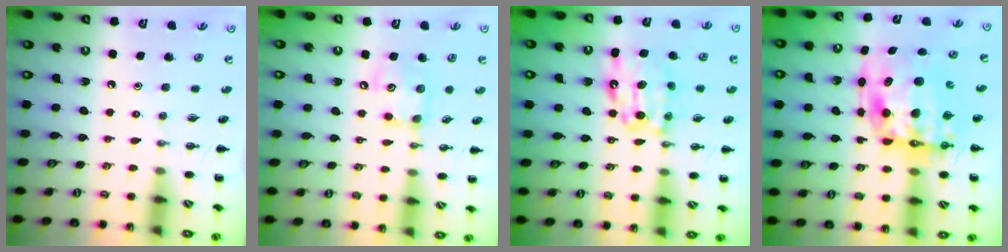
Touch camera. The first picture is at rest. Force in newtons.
{"total": 9.7, "press": 9.7, "slide": 0.8}
{"total": 11.5, "press": 11.5, "slide": 0.9}
{"total": 14.0, "press": 13.5, "slide": 3.8}